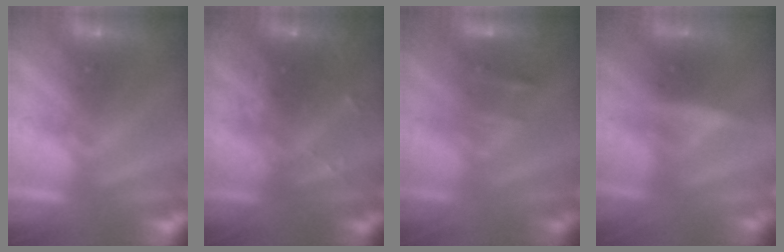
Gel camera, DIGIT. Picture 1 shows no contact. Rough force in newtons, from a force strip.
{"total": 8.6}
{"total": 2.4}
{"total": 2.5}